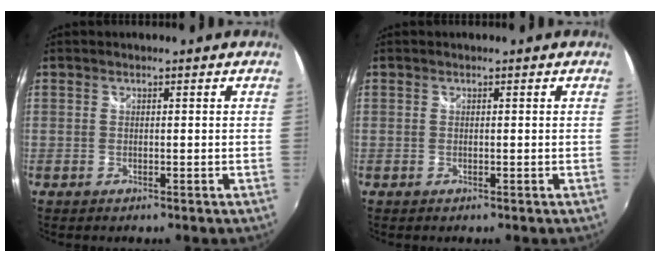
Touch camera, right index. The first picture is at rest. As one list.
[{"total": 0.0}]